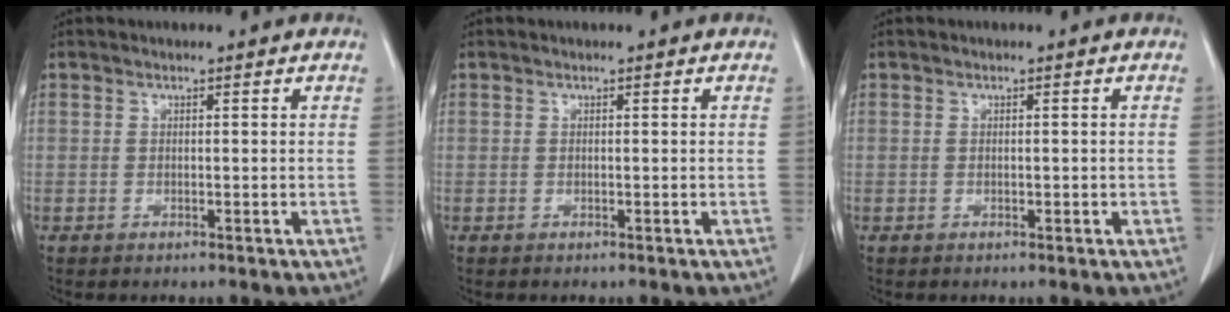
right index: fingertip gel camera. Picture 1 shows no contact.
{"total": 0.0}
{"total": 0.8, "force": [-0.1, 0.6, 0.5], "torque": [-0.007, 0.007, 0.000]}